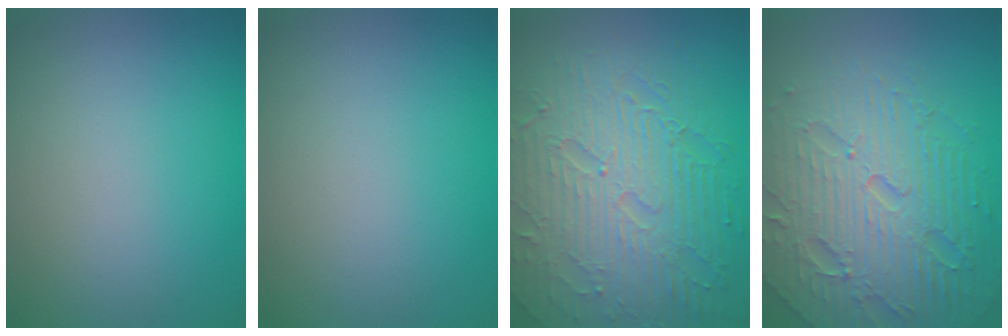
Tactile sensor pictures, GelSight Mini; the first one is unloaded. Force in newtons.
{"total": 0.0}
{"total": 8.9, "press": 6.4, "slide": 6.3}
{"total": 7.4, "press": 7.3, "slide": 1.5}